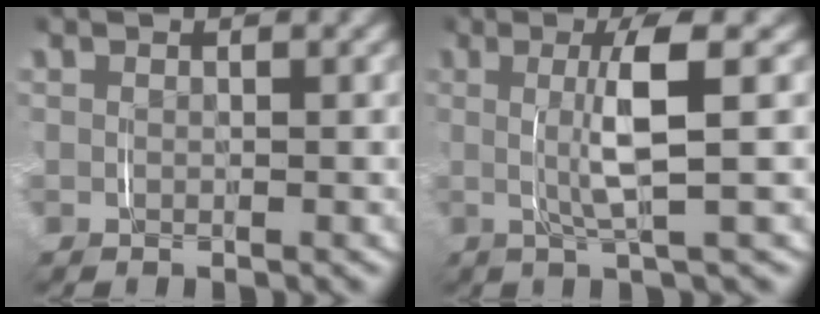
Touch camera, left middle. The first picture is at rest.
{"total": 4.1, "force": [0.5, -0.2, 4.1], "torque": [-0.071, -0.001, 0.006]}